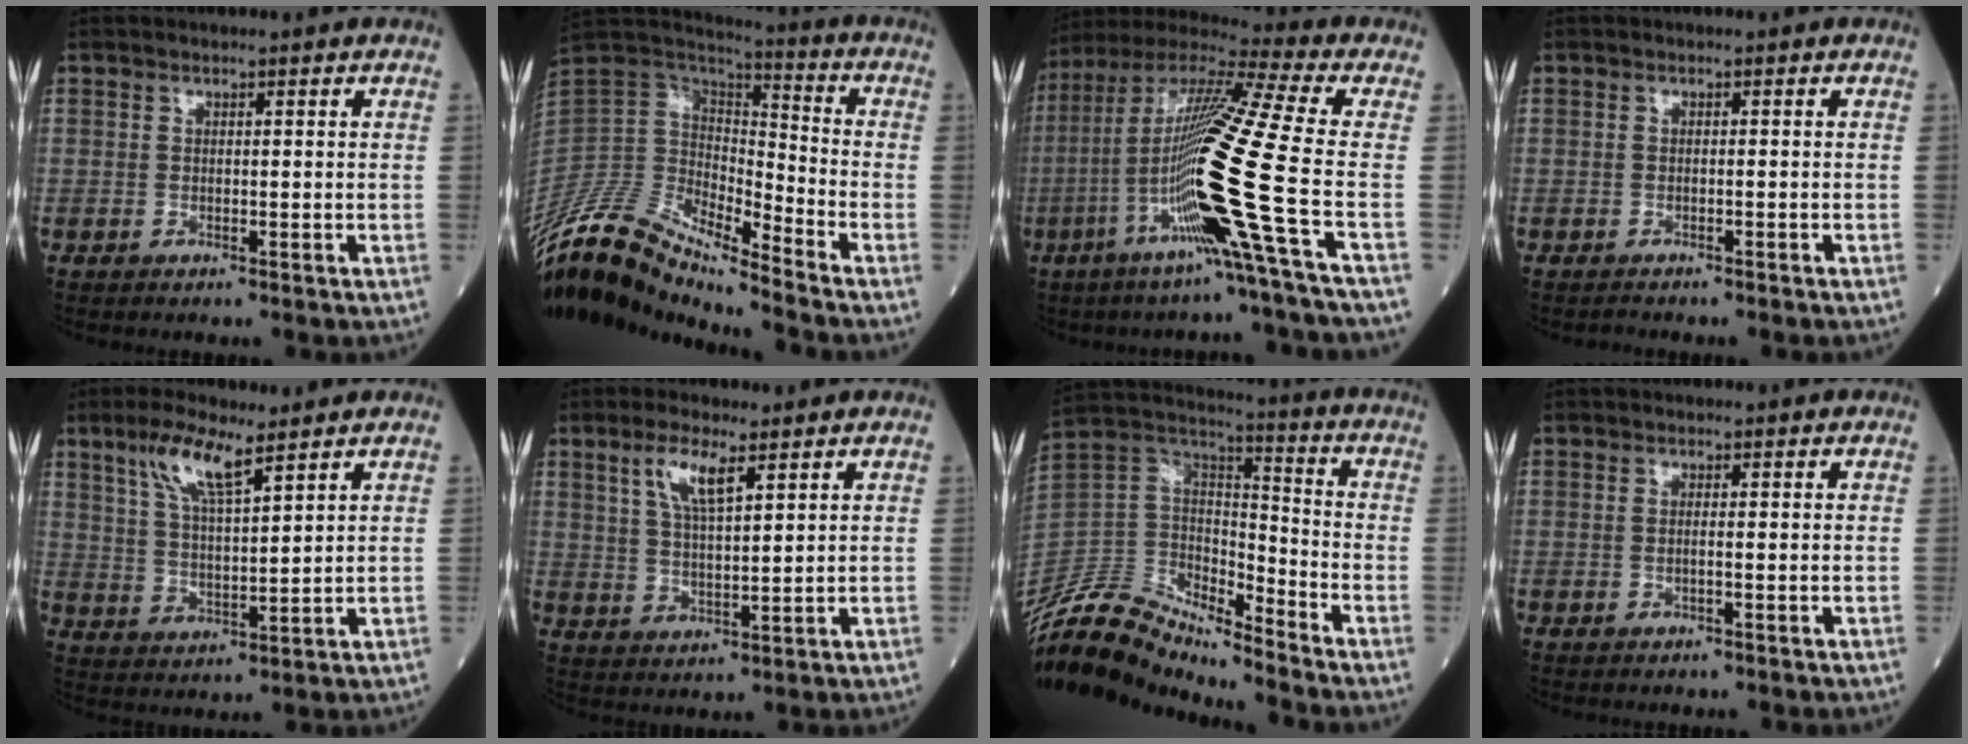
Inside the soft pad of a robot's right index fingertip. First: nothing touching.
{"total": 17.5, "force": [-15.7, 2.6, 7.4], "torque": [-0.150, 0.034, -0.302]}
{"total": 21.4, "force": [-6.3, -2.5, 20.3], "torque": [-0.410, -0.024, -0.138]}
{"total": 2.0, "force": [-1.9, 0.1, 0.7], "torque": [-0.011, -0.001, -0.023]}
{"total": 8.0, "force": [5.1, 1.3, 6.0], "torque": [-0.124, 0.002, 0.102]}
{"total": 6.2, "force": [3.4, 1.2, 5.0], "torque": [-0.104, 0.002, 0.067]}
{"total": 15.5, "force": [-14.7, 2.7, 4.0], "torque": [-0.083, 0.056, -0.283]}
{"total": 0.6, "force": [-0.2, -0.1, 0.6], "torque": [-0.011, 0.001, -0.004]}